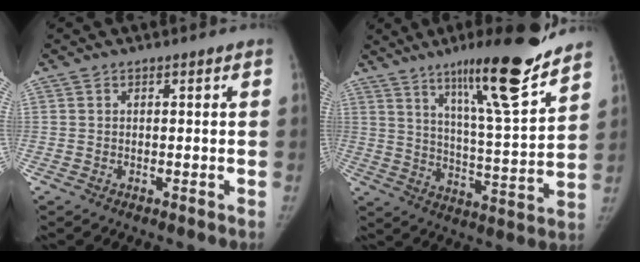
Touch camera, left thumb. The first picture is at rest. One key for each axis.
{"total": 18.8, "fx": 13.3, "fy": 1.7, "fz": 13.2, "tx": -0.183, "ty": -0.080, "tz": 0.213}